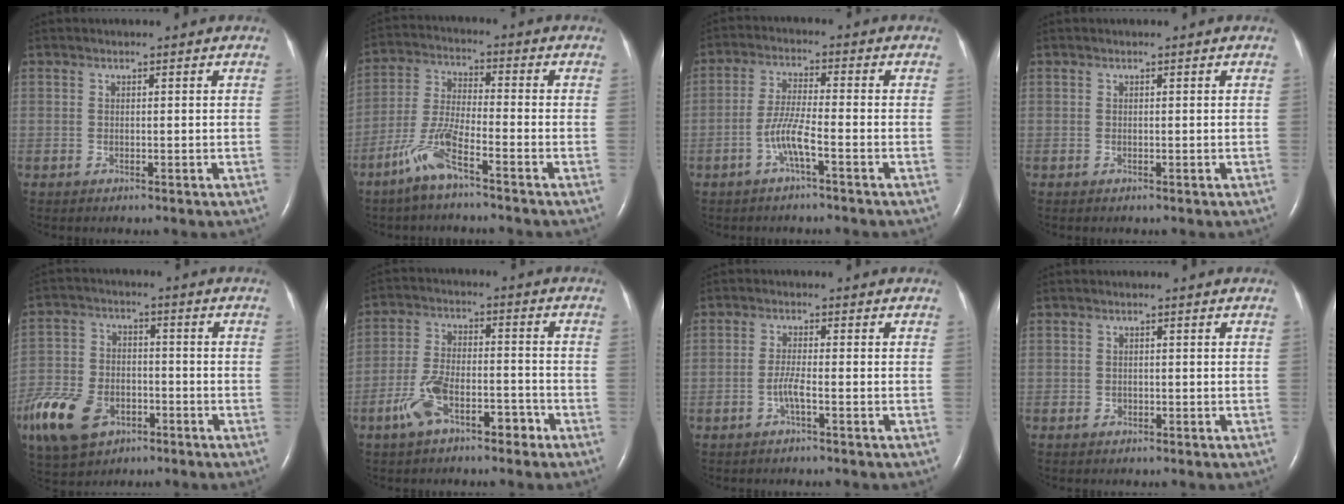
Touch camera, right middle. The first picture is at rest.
{"total": 7.7, "force": [-5.0, 0.7, 5.8], "torque": [-0.134, -0.008, -0.106]}
{"total": 4.9, "force": [-2.3, 0.0, 4.4], "torque": [-0.094, 0.001, -0.047]}
{"total": 0.0}
{"total": 16.9, "force": [-8.5, 10.6, 10.0], "torque": [-0.254, -0.008, -0.147]}
{"total": 8.3, "force": [-4.9, 3.4, 5.7], "torque": [-0.121, 0.013, -0.088]}
{"total": 2.4, "force": [-1.1, -0.1, 2.1], "torque": [-0.045, -0.001, -0.025]}
{"total": 0.8, "force": [-0.5, 0.7, 0.2], "torque": [-0.005, 0.002, -0.008]}